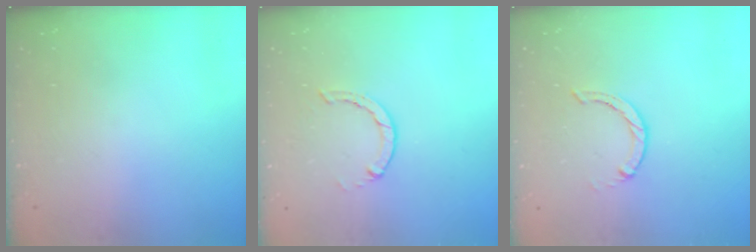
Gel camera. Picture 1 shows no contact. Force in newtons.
{"total": 1.3, "press": 1.2, "slide": 0.3}
{"total": 0.0}